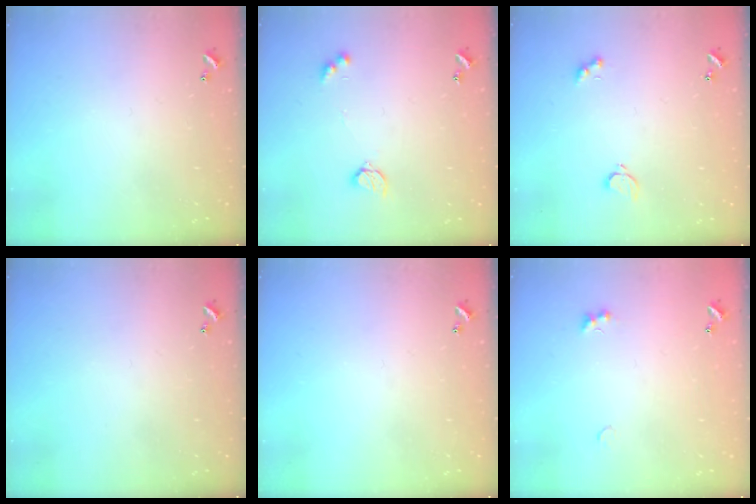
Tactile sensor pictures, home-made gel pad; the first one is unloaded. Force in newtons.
{"total": 4.2, "press": 4.2, "slide": 0.4}
{"total": 2.1, "press": 2.1, "slide": 0.5}
{"total": 0.0}
{"total": 0.0}
{"total": 1.8, "press": 1.7, "slide": 0.4}